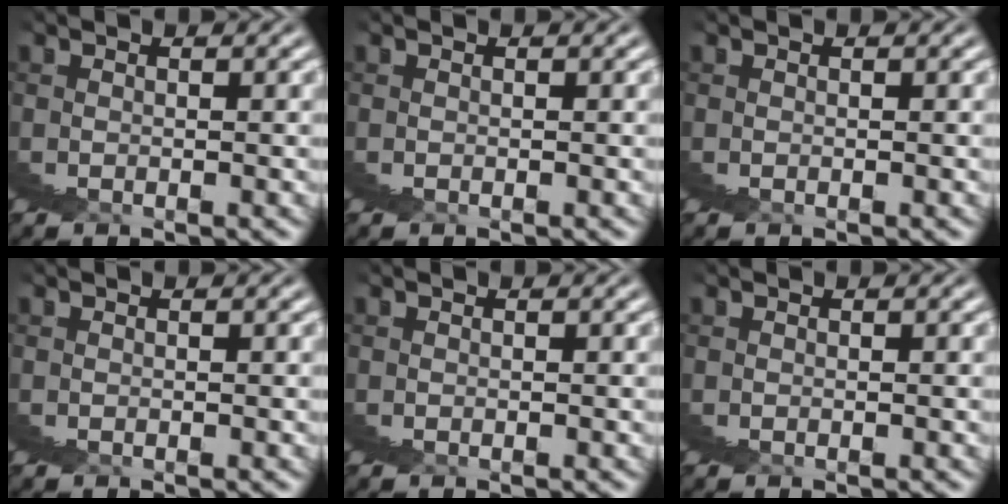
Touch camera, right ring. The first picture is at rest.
{"total": 0.0}
{"total": 0.0}
{"total": 0.0}
{"total": 0.0}
{"total": 0.0}